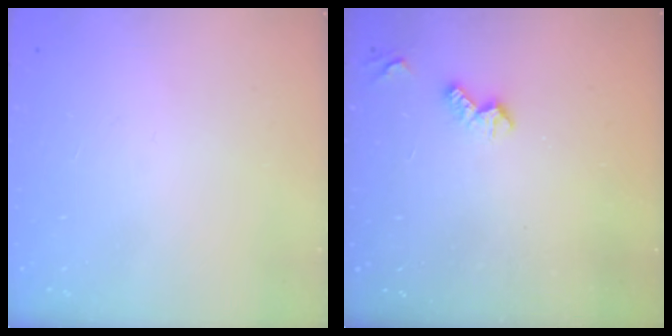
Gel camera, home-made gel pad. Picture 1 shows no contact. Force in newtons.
{"total": 4.9, "press": 4.9, "slide": 0.7}